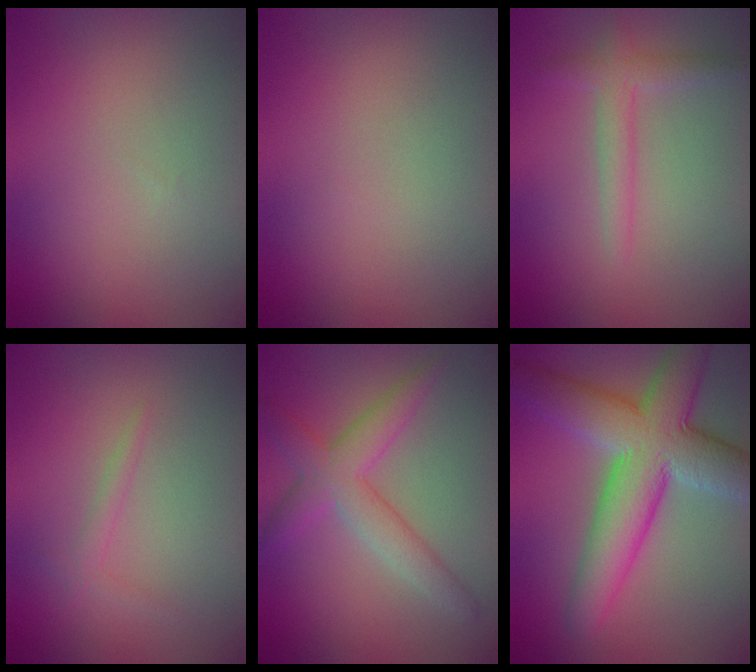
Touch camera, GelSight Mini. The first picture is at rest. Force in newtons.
{"total": 0.0}
{"total": 2.1, "press": 2.1, "slide": 0.2}
{"total": 0.9, "press": 0.9, "slide": 0.1}
{"total": 4.2, "press": 4.2, "slide": 0.1}
{"total": 9.7, "press": 9.7, "slide": 0.2}